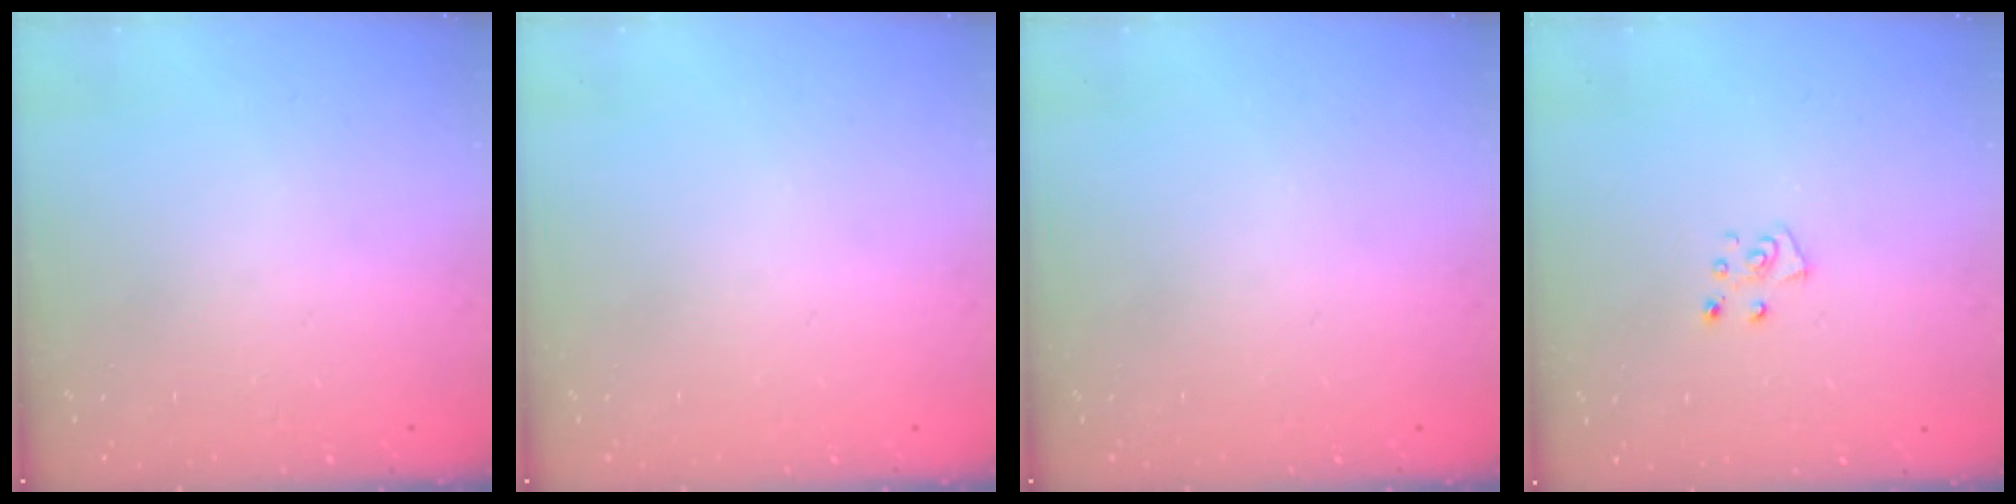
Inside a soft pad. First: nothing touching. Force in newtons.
{"total": 0.0}
{"total": 0.0}
{"total": 5.7, "press": 5.7, "slide": 0.7}